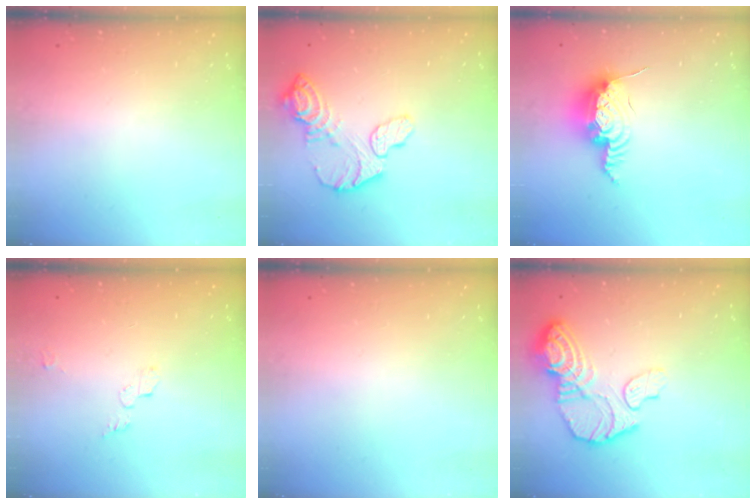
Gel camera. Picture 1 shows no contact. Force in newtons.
{"total": 12.9, "press": 12.9, "slide": 1.1}
{"total": 15.0, "press": 14.9, "slide": 0.9}
{"total": 3.4, "press": 3.4, "slide": 0.0}
{"total": 0.0}
{"total": 14.6, "press": 14.5, "slide": 1.7}